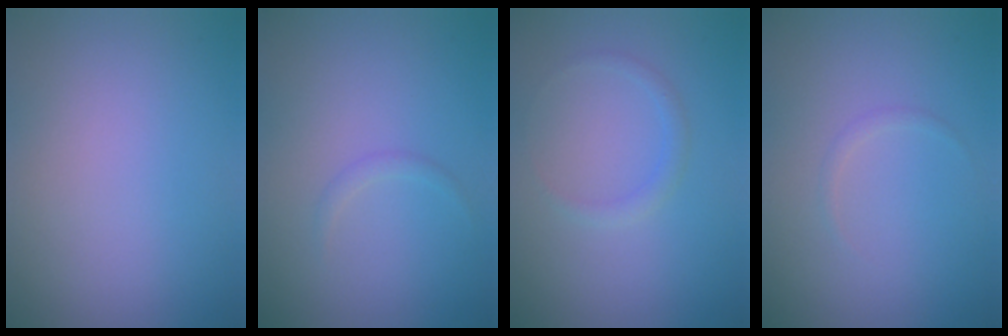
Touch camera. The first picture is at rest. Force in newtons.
{"total": 0.7, "press": 0.7, "slide": 0.0}
{"total": 1.0, "press": 1.0, "slide": 0.1}
{"total": 0.6, "press": 0.6, "slide": 0.1}